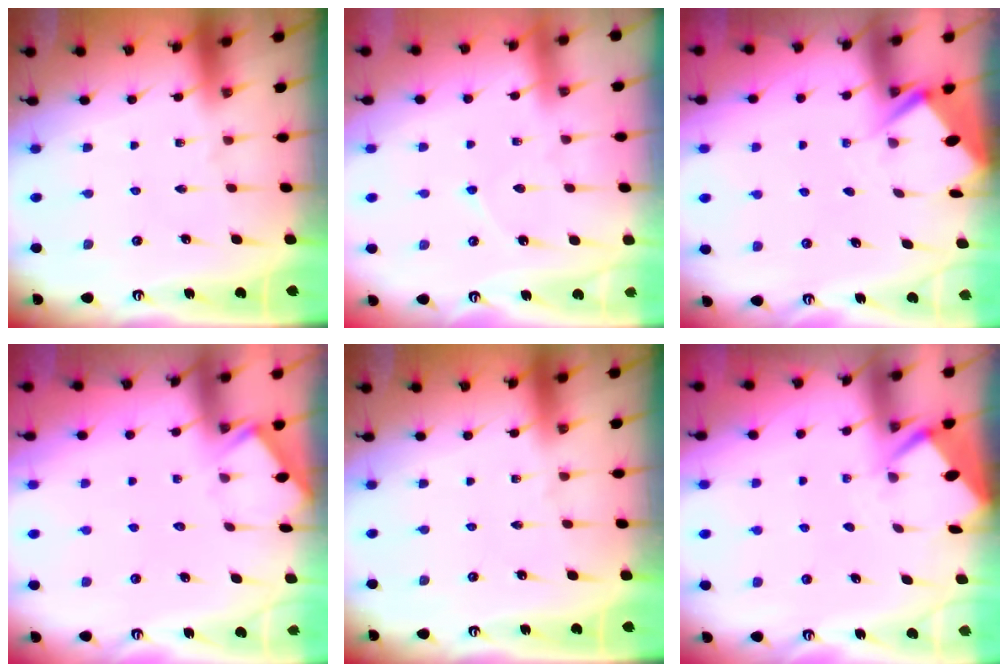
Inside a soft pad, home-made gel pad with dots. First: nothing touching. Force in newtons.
{"total": 3.9, "press": 3.9, "slide": 0.4}
{"total": 2.8, "press": 2.8, "slide": 0.4}
{"total": 3.2, "press": 3.1, "slide": 0.4}
{"total": 0.0}
{"total": 2.6, "press": 2.6, "slide": 0.4}